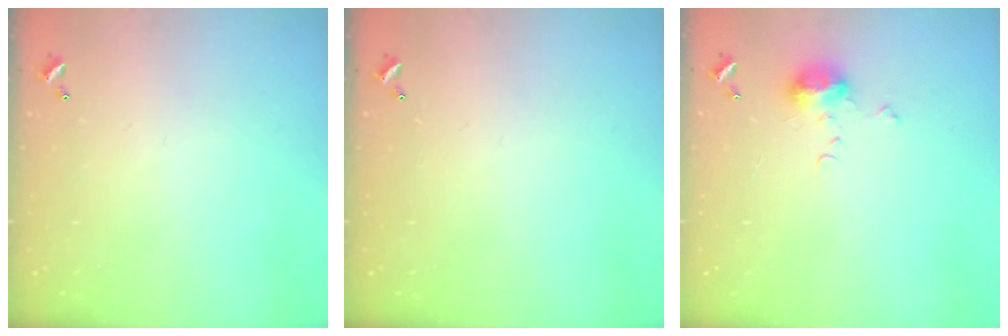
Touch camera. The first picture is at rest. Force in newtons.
{"total": 0.0}
{"total": 6.2, "press": 6.2, "slide": 0.7}